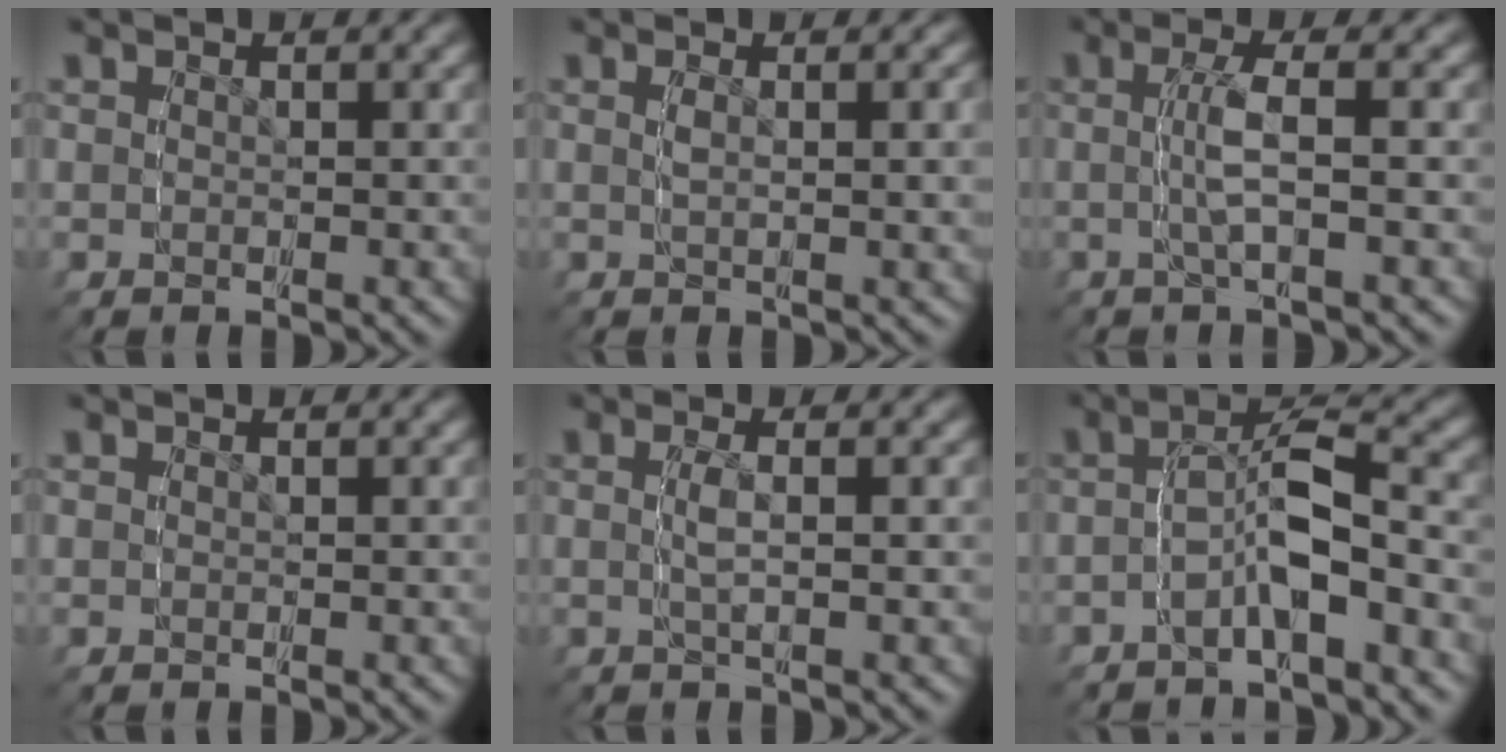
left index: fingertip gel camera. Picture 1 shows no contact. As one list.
[{"total": 2.4, "force": [0.7, 0.1, 2.2], "torque": [-0.034, 0.003, 0.013]}, {"total": 2.8, "force": [0.1, -0.3, 2.8], "torque": [-0.053, 0.008, 0.000]}, {"total": 0.0}, {"total": 1.9, "force": [0.2, -0.2, 1.8], "torque": [-0.039, 0.003, 0.005]}, {"total": 4.2, "force": [-1.7, 0.9, 3.7], "torque": [-0.060, 0.014, -0.033]}]